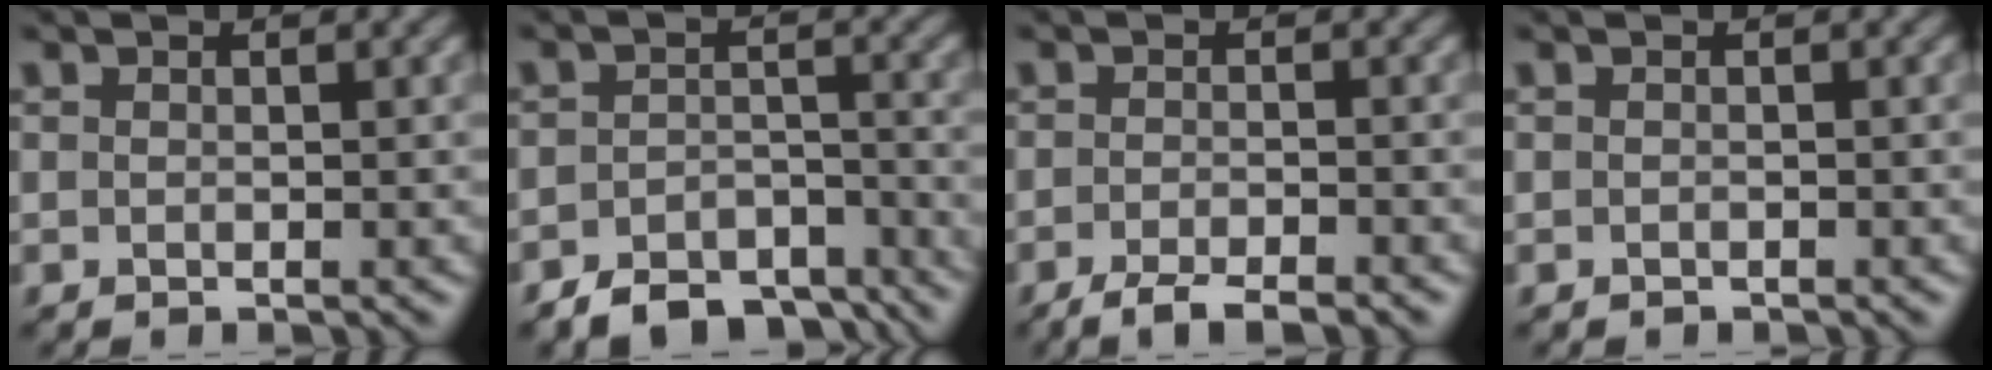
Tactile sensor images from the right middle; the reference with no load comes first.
{"total": 5.8, "force": [-4.9, 2.5, 1.9], "torque": [-0.025, -0.009, -0.080]}
{"total": 3.7, "force": [-2.9, 0.7, 2.2], "torque": [-0.033, -0.005, -0.056]}
{"total": 0.0}